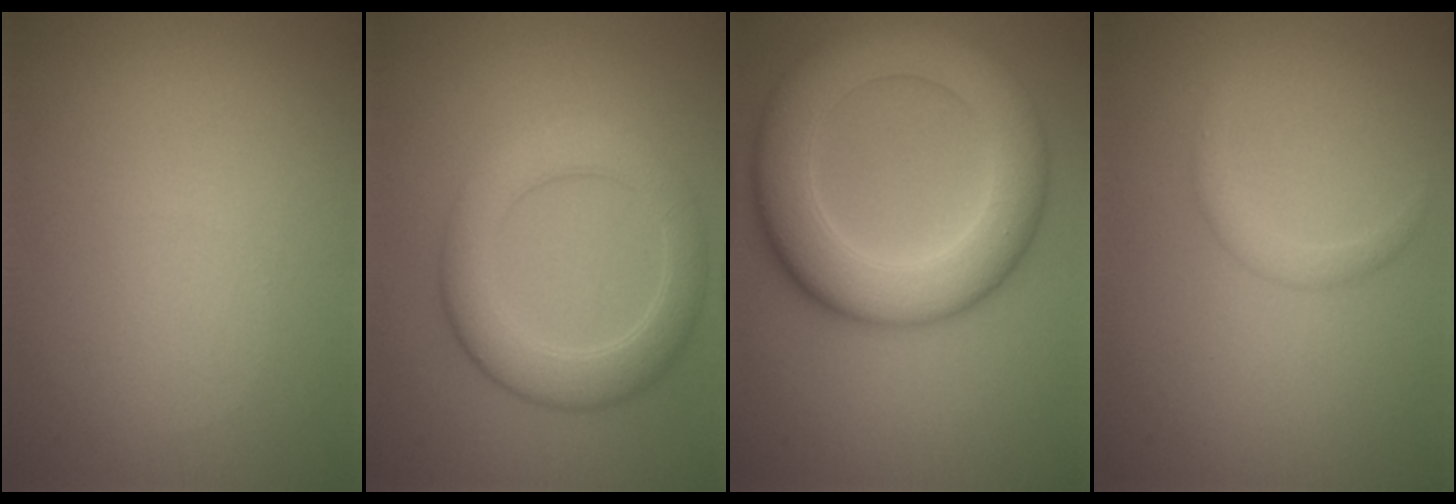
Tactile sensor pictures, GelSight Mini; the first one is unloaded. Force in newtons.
{"total": 5.0, "press": 5.0, "slide": 0.4}
{"total": 9.9, "press": 9.9, "slide": 0.3}
{"total": 1.3, "press": 1.3, "slide": 0.1}